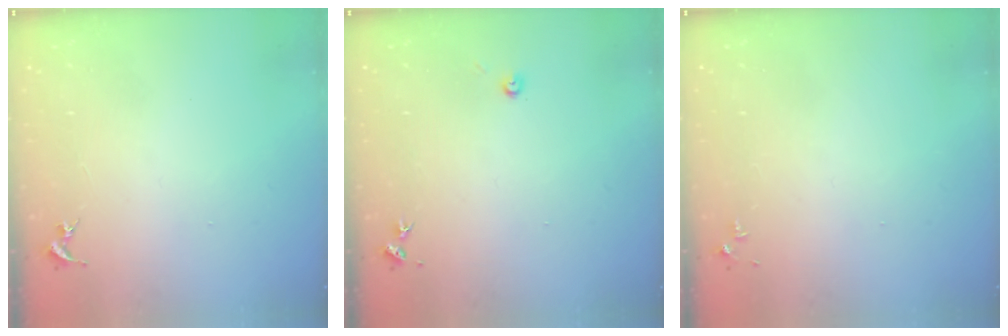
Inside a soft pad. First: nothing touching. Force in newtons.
{"total": 2.7, "press": 2.7, "slide": 0.2}
{"total": 2.8, "press": 2.8, "slide": 0.4}